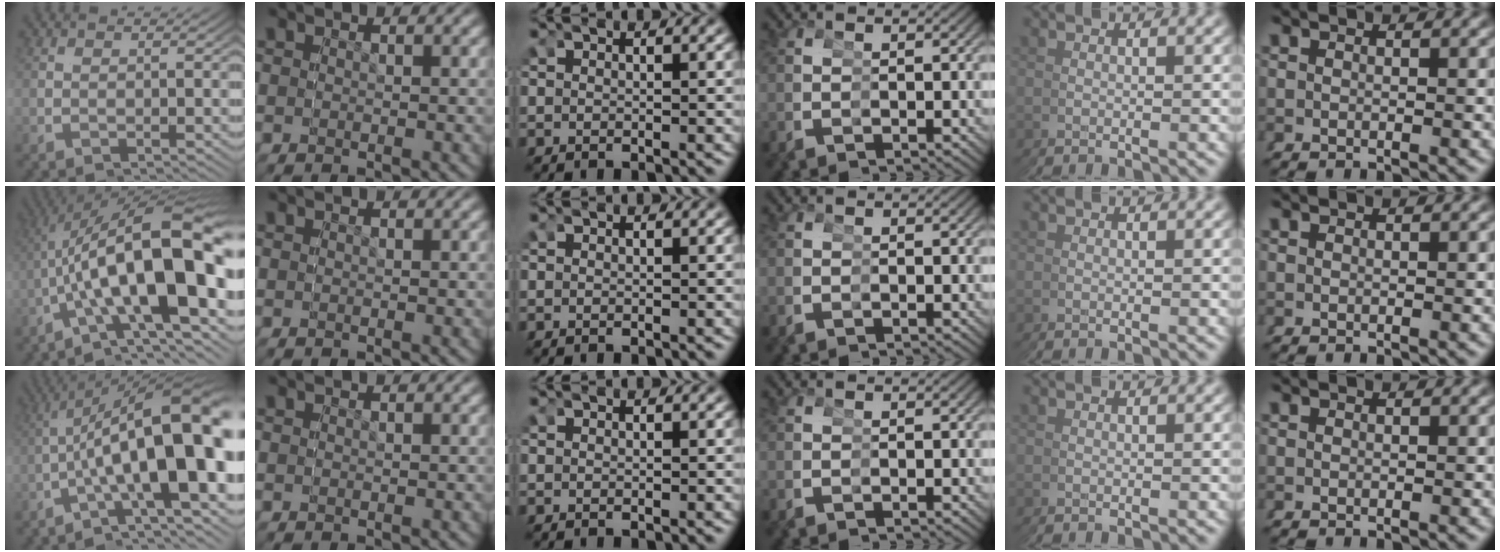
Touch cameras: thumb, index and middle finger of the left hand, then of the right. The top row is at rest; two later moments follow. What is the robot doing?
{"motion": "grasp_and_lifting", "object": "cubes"}